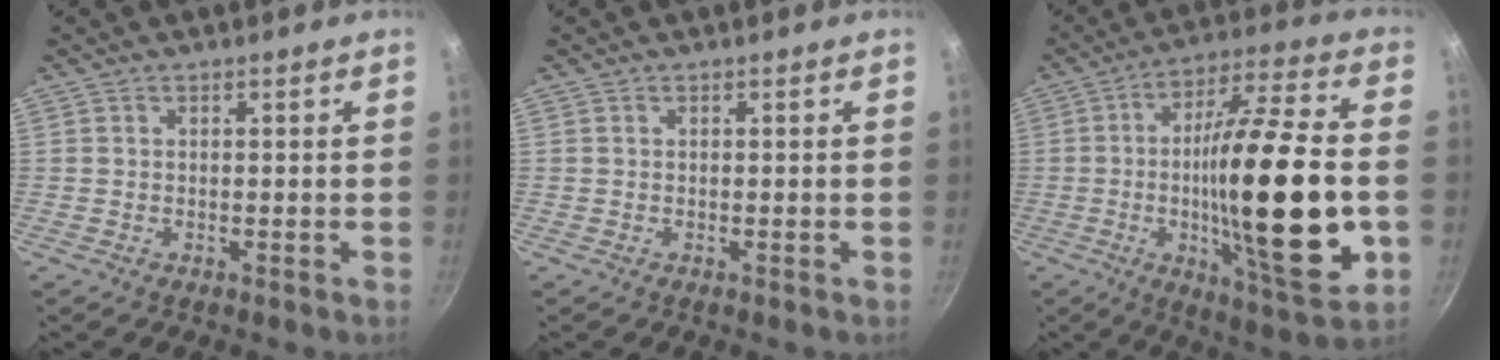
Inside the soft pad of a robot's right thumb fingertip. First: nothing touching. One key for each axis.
{"total": 0.0}
{"total": 26.6, "fx": -3.9, "fy": 6.0, "fz": 25.6, "tx": -0.420, "ty": 0.013, "tz": -0.061}